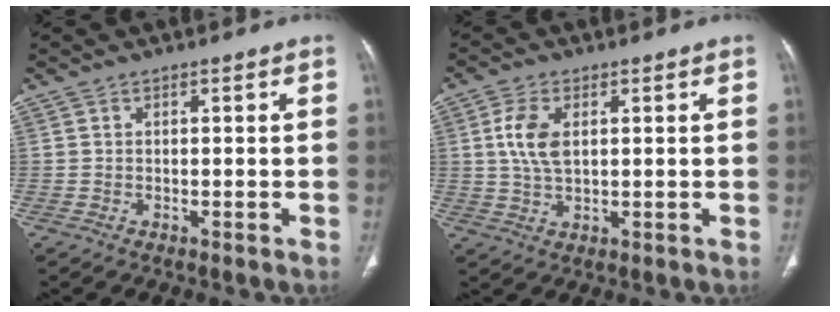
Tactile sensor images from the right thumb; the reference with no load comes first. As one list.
[{"total": 6.5, "force": [1.5, 3.6, 5.2], "torque": [-0.113, -0.002, 0.029]}]